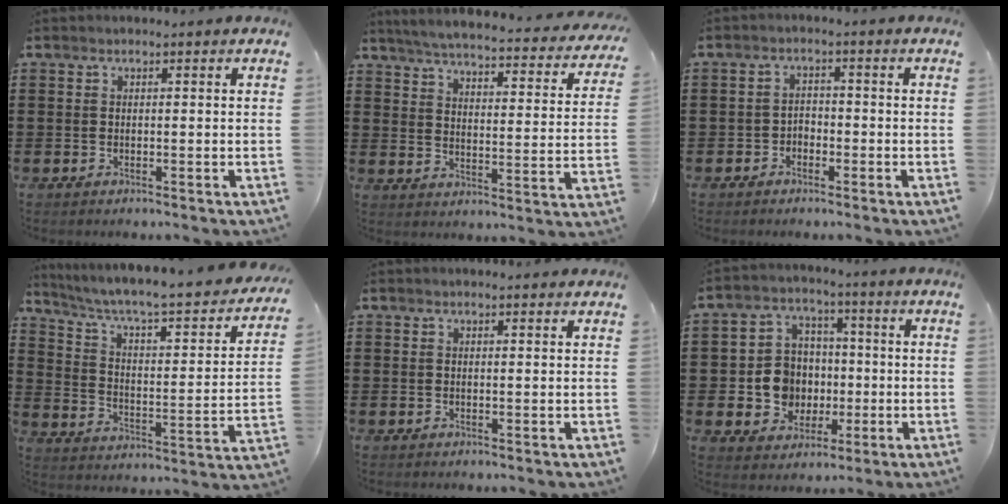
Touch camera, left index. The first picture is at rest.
{"total": 4.4, "force": [4.1, -0.4, 1.5], "torque": [-0.052, -0.034, 0.064]}
{"total": 1.9, "force": [-1.7, 1.0, 0.2], "torque": [-0.012, 0.003, -0.038]}
{"total": 4.9, "force": [3.3, 0.6, 3.5], "torque": [-0.084, -0.037, 0.046]}
{"total": 0.6, "force": [0.5, 0.0, 0.4], "torque": [-0.008, 0.000, 0.009]}
{"total": 8.4, "force": [-0.6, 7.9, 2.9], "torque": [-0.086, 0.016, -0.004]}